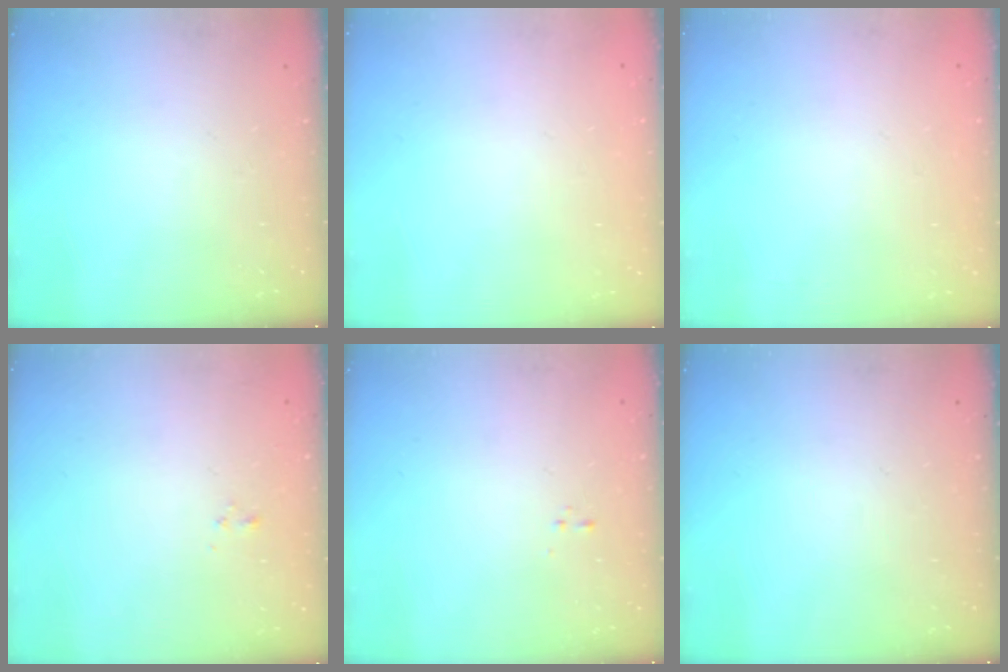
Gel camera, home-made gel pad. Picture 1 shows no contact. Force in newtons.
{"total": 1.6, "press": 1.6, "slide": 0.2}
{"total": 1.9, "press": 1.9, "slide": 0.2}
{"total": 1.0, "press": 0.9, "slide": 0.4}
{"total": 0.0}
{"total": 0.0}